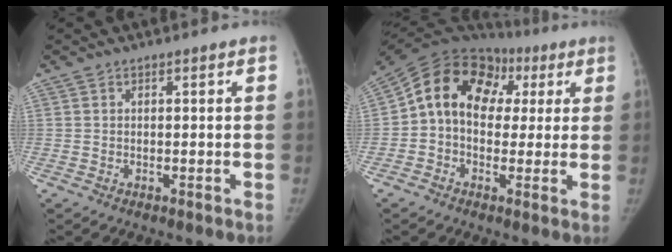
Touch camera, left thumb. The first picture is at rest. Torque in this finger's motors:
{"motor_torque": [-0.60, 1.24, 0.86, 0.88, 0.11]}